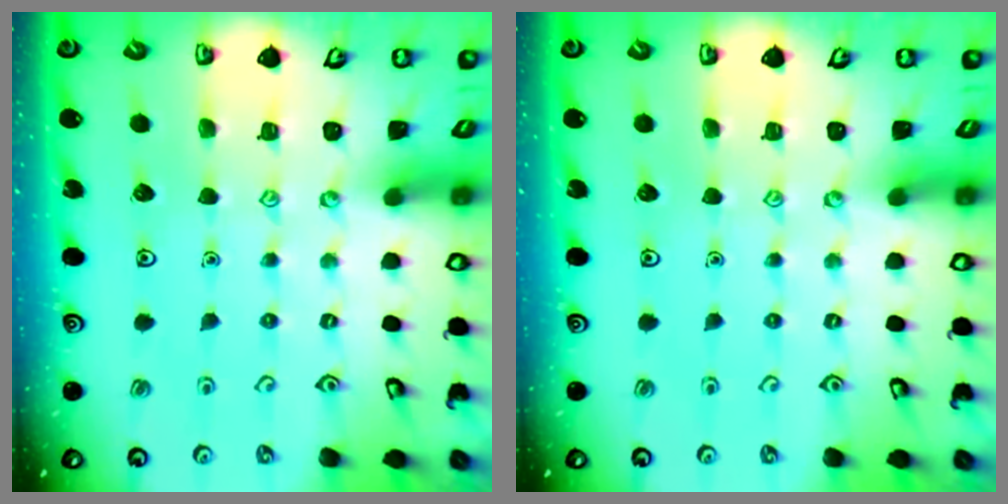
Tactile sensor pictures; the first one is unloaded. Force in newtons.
{"total": 0.0}